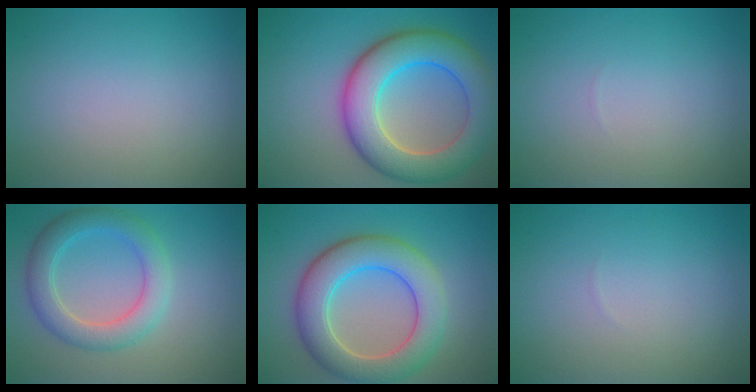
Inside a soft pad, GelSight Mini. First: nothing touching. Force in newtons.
{"total": 9.4, "press": 9.4, "slide": 0.4}
{"total": 0.0}
{"total": 4.5, "press": 4.4, "slide": 0.4}
{"total": 7.7, "press": 7.7, "slide": 0.4}
{"total": 0.0}